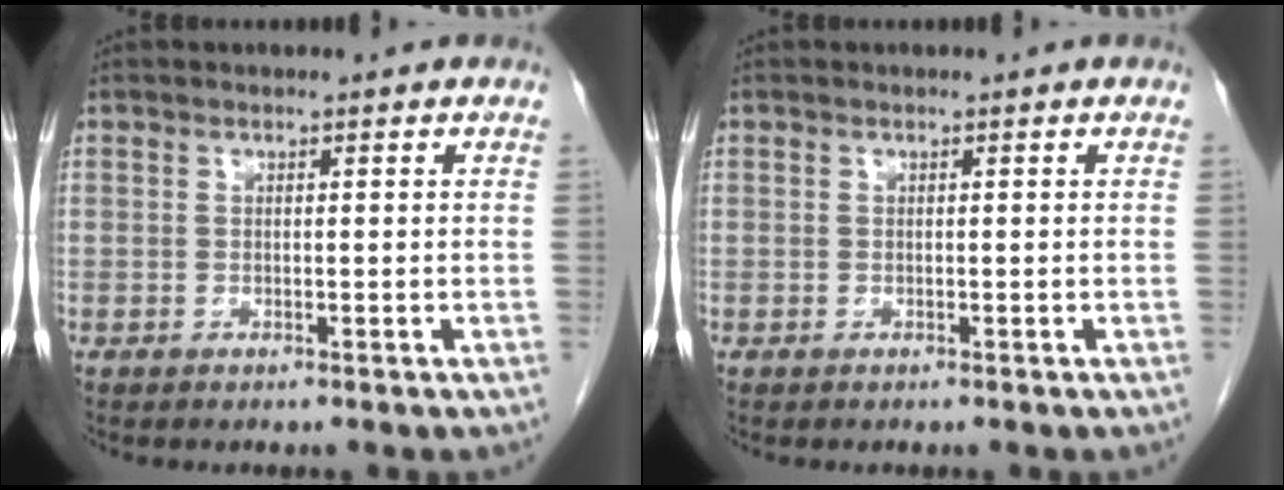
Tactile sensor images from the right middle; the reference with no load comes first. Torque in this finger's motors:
{"motor_torque": [-0.01, 0.04, -0.02, -0.01]}